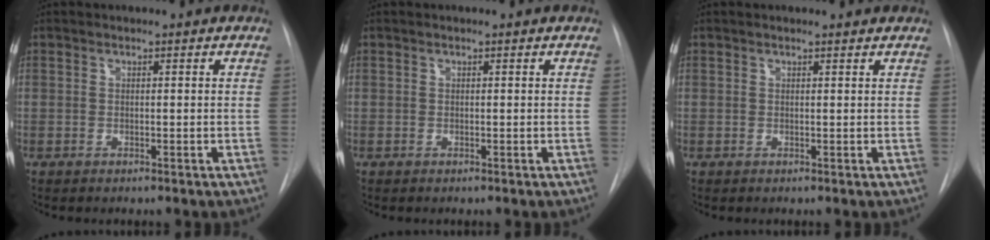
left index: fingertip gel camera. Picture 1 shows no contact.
{"total": 0.0}
{"total": 1.6, "force": [1.6, 0.0, 0.3], "torque": [-0.010, 0.003, 0.015]}